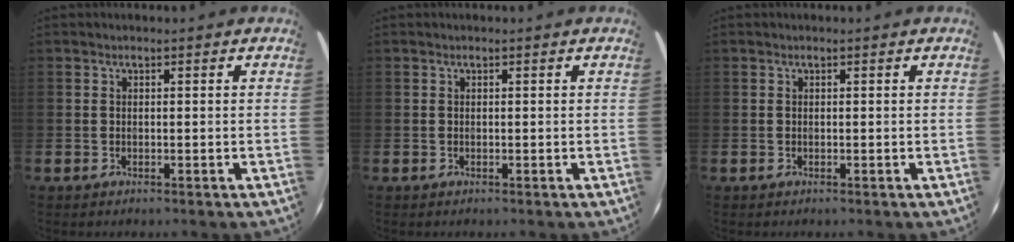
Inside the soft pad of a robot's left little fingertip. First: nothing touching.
{"total": 0.0}
{"total": 0.0}